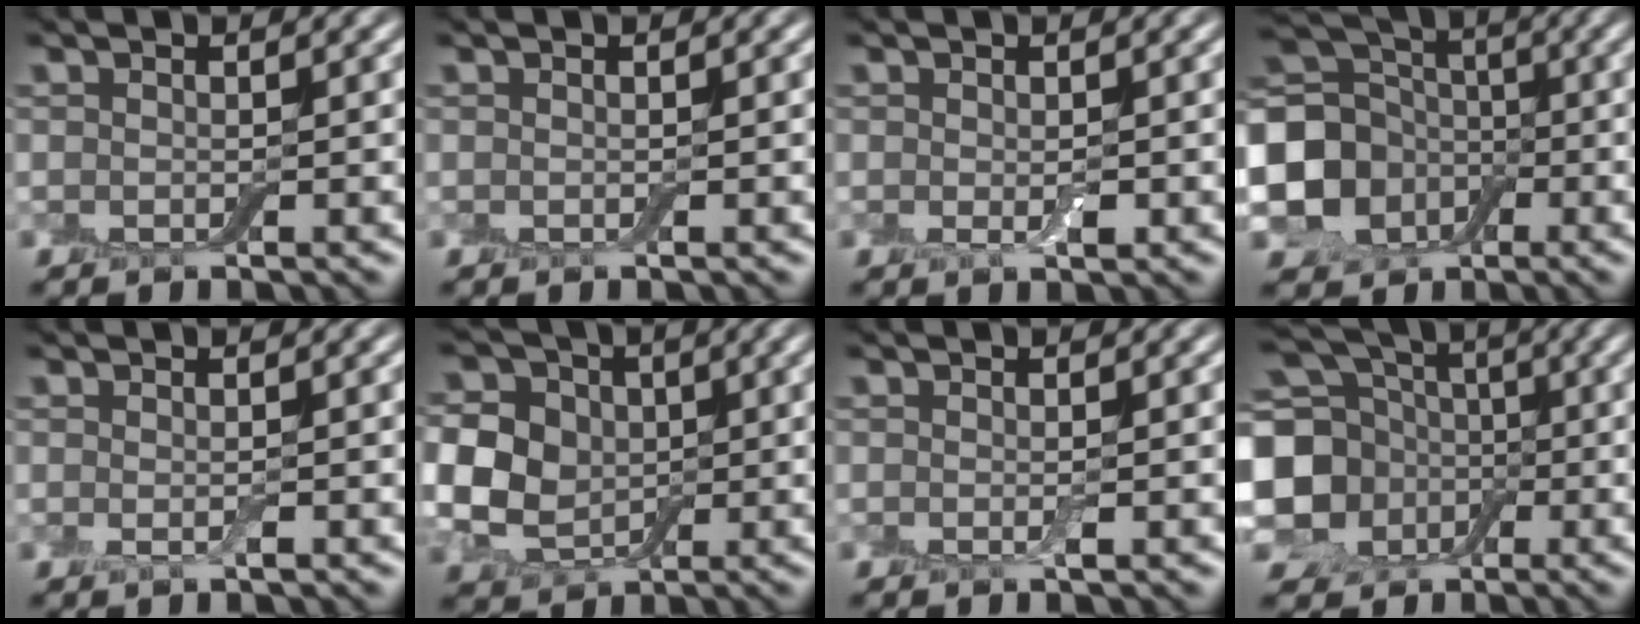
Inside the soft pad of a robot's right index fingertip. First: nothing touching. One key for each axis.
{"total": 0.0}
{"total": 1.1, "fx": -0.1, "fy": 0.6, "fz": 1.0, "tx": -0.016, "ty": -0.004, "tz": -0.001}
{"total": 8.7, "fx": -2.0, "fy": 7.2, "fz": 4.5, "tx": -0.089, "ty": -0.007, "tz": -0.051}
{"total": 0.8, "fx": 0.0, "fy": 0.1, "fz": 0.8, "tx": -0.014, "ty": -0.002, "tz": -0.001}
{"total": 9.1, "fx": 0.9, "fy": 7.8, "fz": 4.6, "tx": -0.105, "ty": 0.026, "tz": -0.001}
{"total": 0.5, "fx": 0.0, "fy": 0.0, "fz": 0.5, "tx": -0.011, "ty": -0.003, "tz": -0.002}
{"total": 10.4, "fx": -0.6, "fy": 9.1, "fz": 5.1, "tx": -0.125, "ty": -0.025, "tz": -0.025}